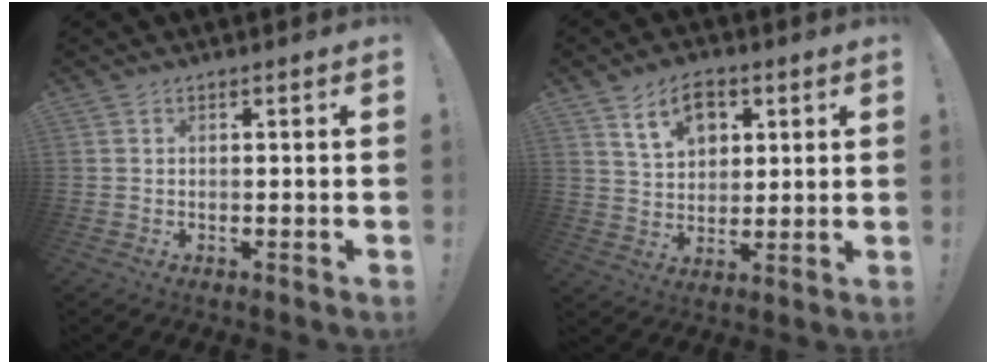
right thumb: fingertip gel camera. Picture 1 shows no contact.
{"total": 11.2, "force": [5.6, 7.5, 6.1], "torque": [-0.099, -0.011, 0.107]}